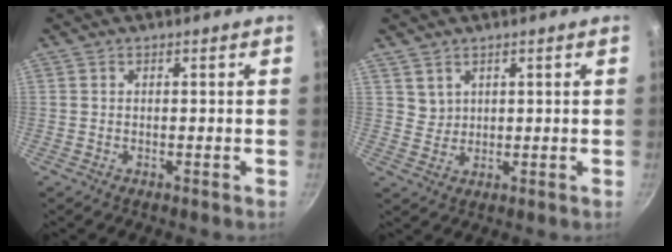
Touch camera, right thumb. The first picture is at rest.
{"total": 2.4, "force": [1.7, 1.7, 0.3], "torque": [0.009, 0.002, 0.039]}